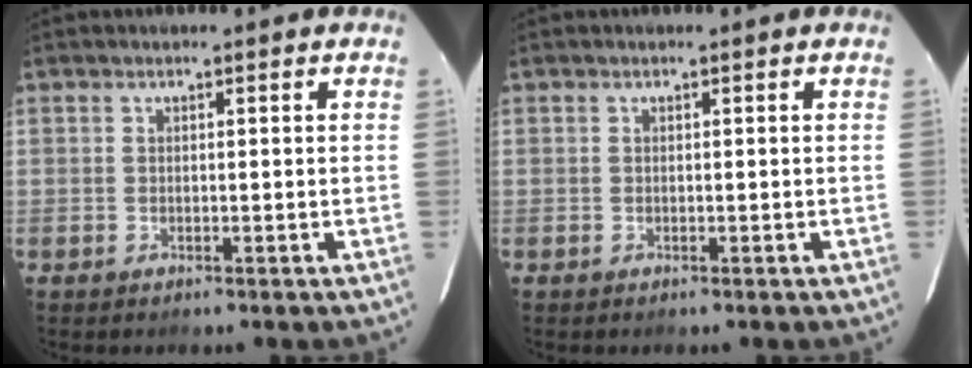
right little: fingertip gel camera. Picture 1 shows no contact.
{"total": 0.0}